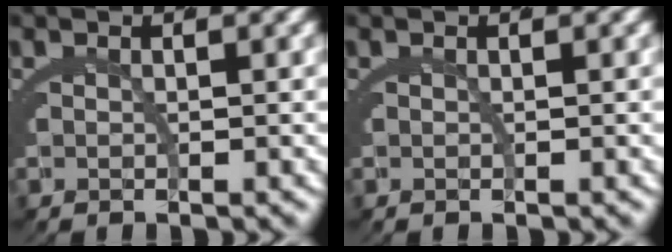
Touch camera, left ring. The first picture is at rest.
{"total": 0.0}